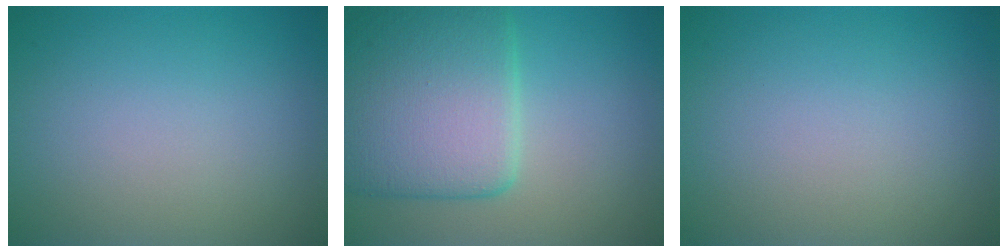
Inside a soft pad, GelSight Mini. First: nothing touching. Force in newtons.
{"total": 8.6, "press": 8.6, "slide": 0.6}
{"total": 0.0}